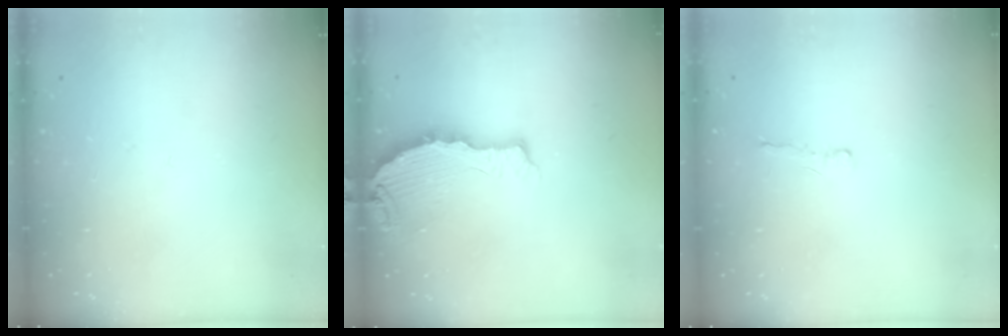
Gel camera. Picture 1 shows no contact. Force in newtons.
{"total": 5.3, "press": 5.3, "slide": 0.1}
{"total": 2.0, "press": 2.0, "slide": 0.5}